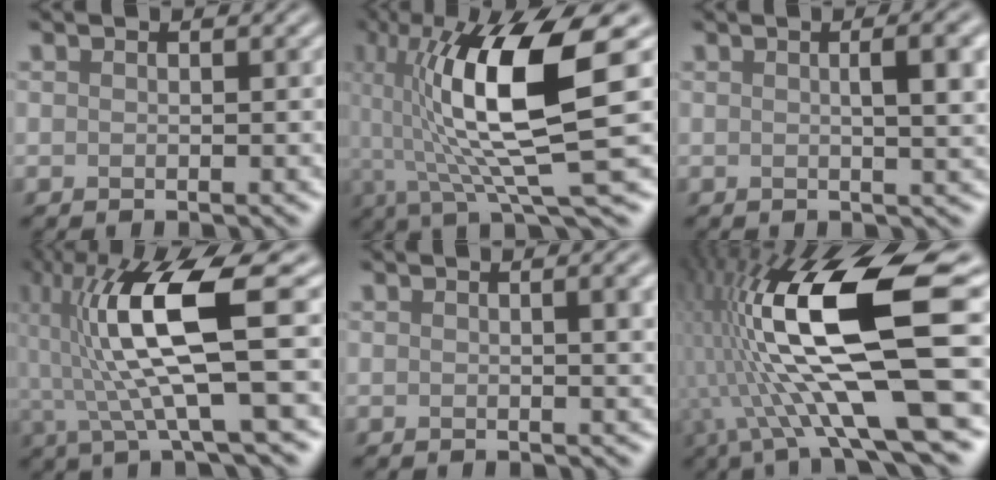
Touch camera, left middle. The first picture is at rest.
{"total": 12.1, "force": [1.3, 2.8, 11.7], "torque": [-0.198, 0.004, 0.027]}
{"total": 5.6, "force": [1.1, 1.7, 5.2], "torque": [-0.046, 0.017, 0.010]}
{"total": 10.2, "force": [1.1, 2.2, 10.0], "torque": [-0.191, 0.006, 0.026]}
{"total": 3.6, "force": [0.8, 1.2, 3.3], "torque": [-0.031, 0.009, 0.011]}
{"total": 15.0, "force": [0.5, 4.9, 14.2], "torque": [-0.264, 0.002, 0.002]}